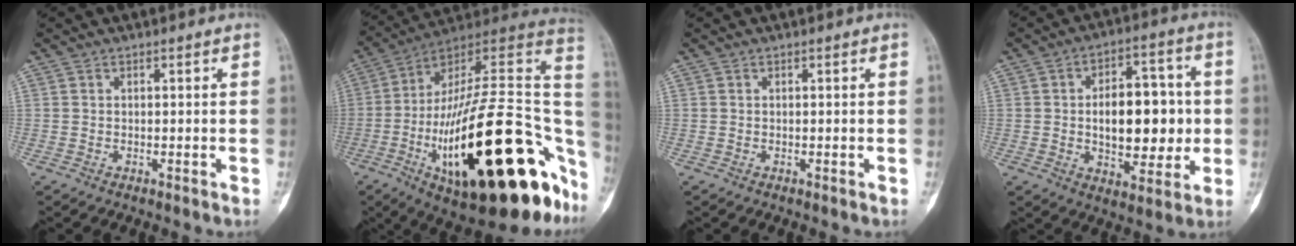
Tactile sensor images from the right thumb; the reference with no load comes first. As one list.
[{"total": 39.9, "force": [-11.1, 14.1, 35.7], "torque": [-0.464, 0.053, -0.172]}, {"total": 0.0}, {"total": 15.8, "force": [-0.2, 8.9, 13.1], "torque": [-0.148, 0.017, 0.000]}]